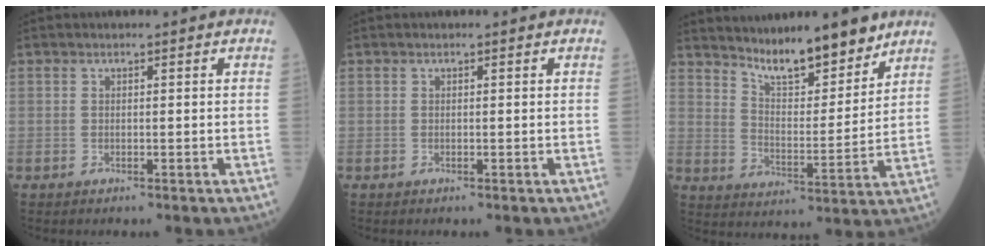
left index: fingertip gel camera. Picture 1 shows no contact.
{"total": 0.0}
{"total": 11.3, "force": [9.5, 2.1, 5.7], "torque": [-0.091, -0.006, 0.164]}